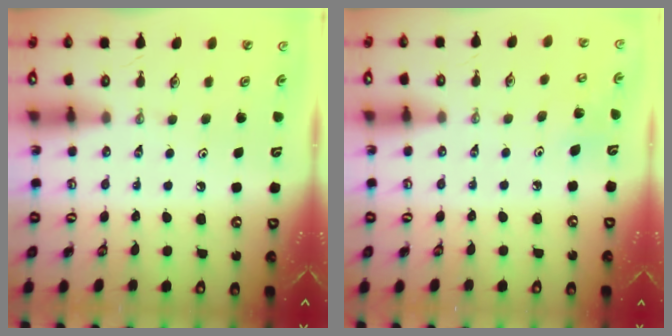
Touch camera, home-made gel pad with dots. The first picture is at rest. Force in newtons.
{"total": 4.5, "press": 4.2, "slide": 1.5}